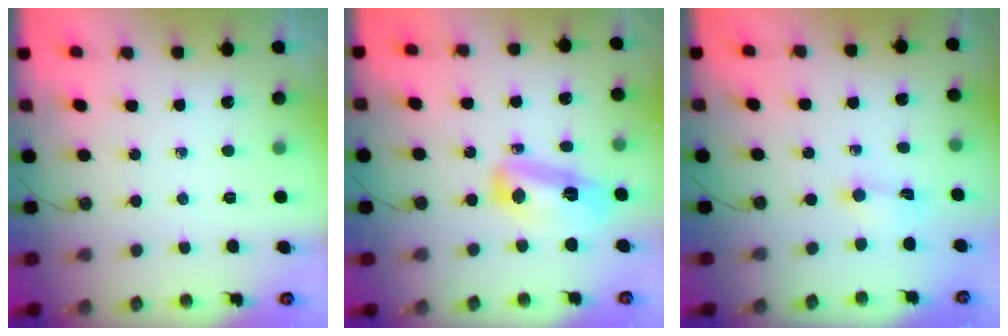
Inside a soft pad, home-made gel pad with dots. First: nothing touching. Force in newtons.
{"total": 12.1, "press": 11.2, "slide": 4.8}
{"total": 0.8, "press": 0.8, "slide": 0.2}